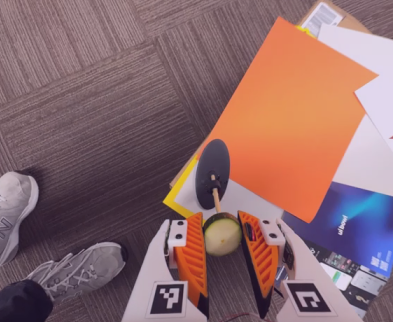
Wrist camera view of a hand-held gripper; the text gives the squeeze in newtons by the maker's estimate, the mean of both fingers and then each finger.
{"total": 10.5, "left": 11.4, "right": 9.7}